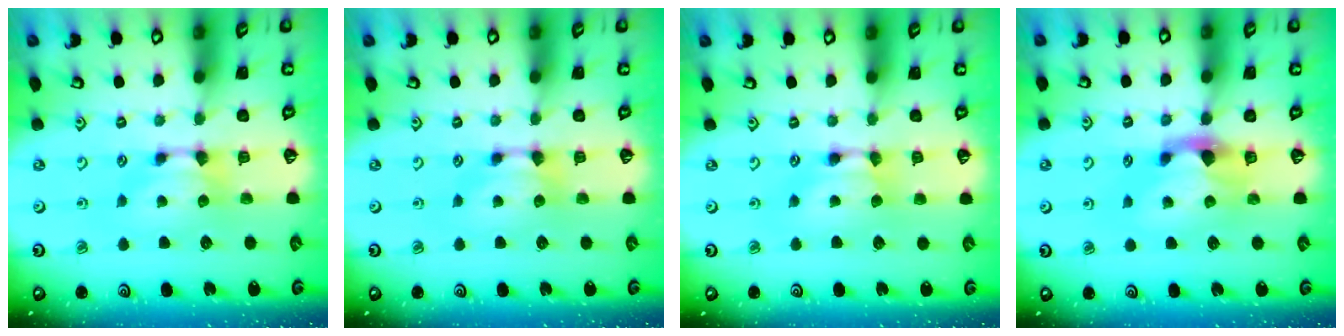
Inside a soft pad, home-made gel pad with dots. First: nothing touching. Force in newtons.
{"total": 0.0}
{"total": 1.7, "press": 1.7, "slide": 0.1}
{"total": 2.2, "press": 1.9, "slide": 1.2}